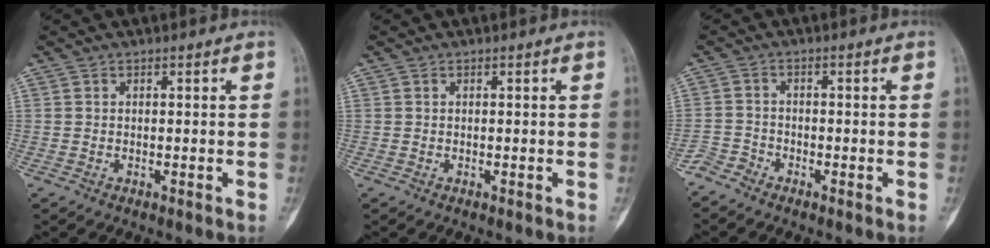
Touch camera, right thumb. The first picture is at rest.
{"total": 0.0}
{"total": 2.6, "force": [-2.5, 0.9, -0.1], "torque": [0.006, -0.002, -0.057]}